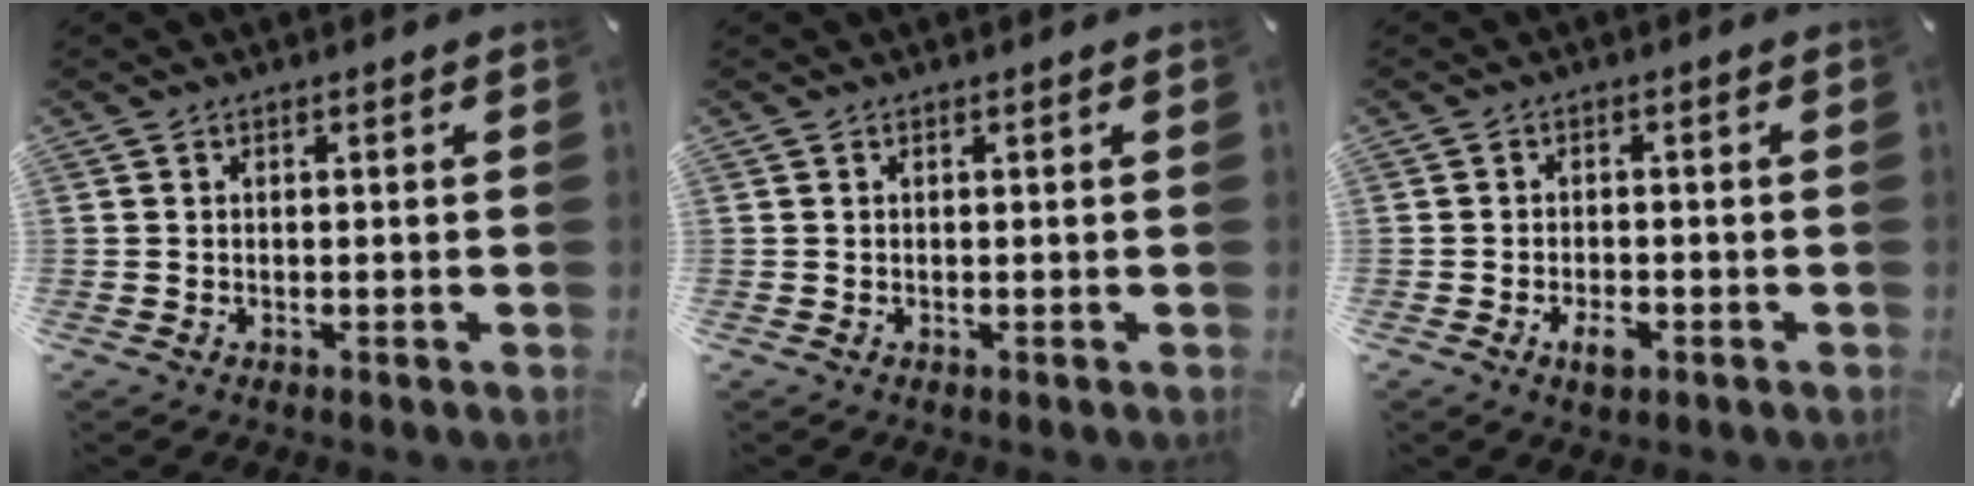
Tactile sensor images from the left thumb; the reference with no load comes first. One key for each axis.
{"total": 0.0}
{"total": 3.4, "fx": -1.6, "fy": 1.6, "fz": 2.5, "tx": -0.055, "ty": 0.002, "tz": -0.031}